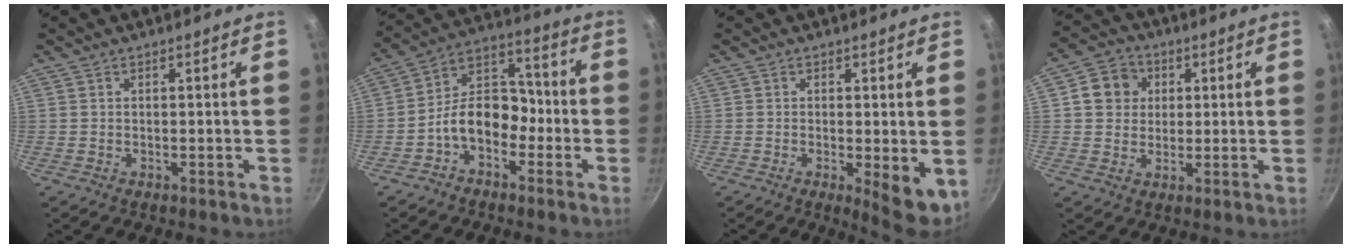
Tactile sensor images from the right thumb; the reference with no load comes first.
{"total": 10.8, "force": [-4.0, 7.5, 6.8], "torque": [-0.070, 0.058, -0.090]}
{"total": 6.8, "force": [-0.8, 2.3, 6.4], "torque": [-0.076, -0.011, -0.006]}
{"total": 7.8, "force": [2.0, 7.0, 2.9], "torque": [-0.016, 0.010, 0.023]}